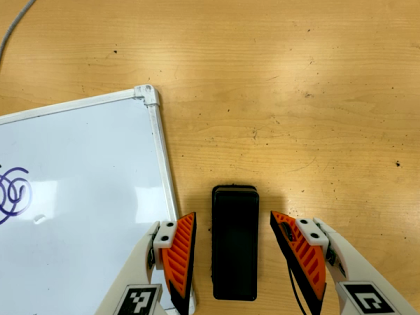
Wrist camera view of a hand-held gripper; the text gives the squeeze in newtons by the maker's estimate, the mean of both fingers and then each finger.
{"total": 0.0}